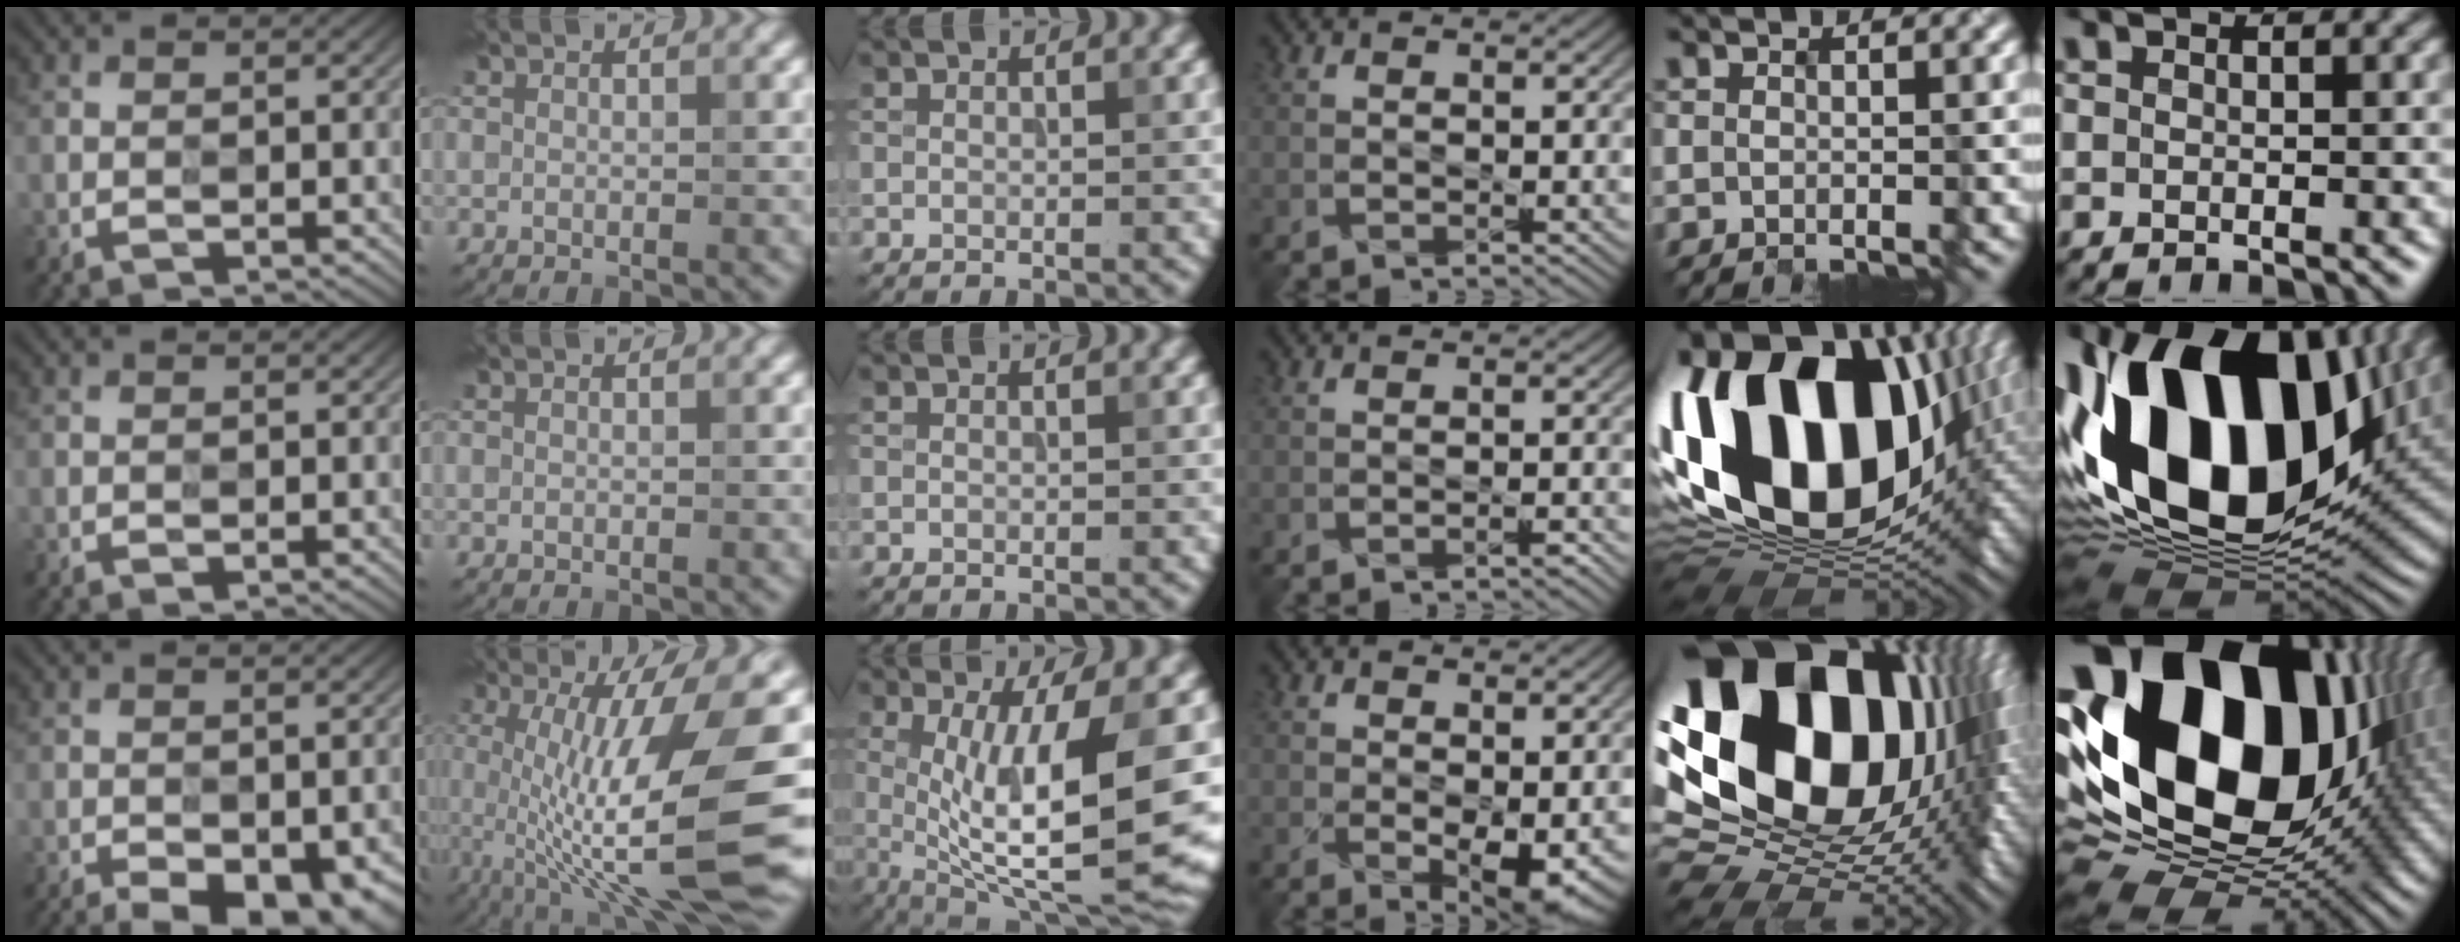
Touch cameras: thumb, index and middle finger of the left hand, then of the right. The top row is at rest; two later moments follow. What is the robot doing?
{"motion": "extract", "object": "power strip"}